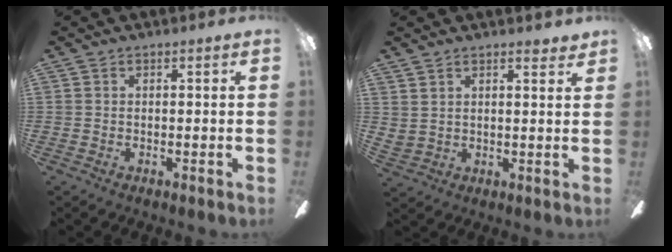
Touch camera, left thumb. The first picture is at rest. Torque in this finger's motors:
{"motor_torque": [-0.31, 1.03, 0.44, -0.41, 0.38]}